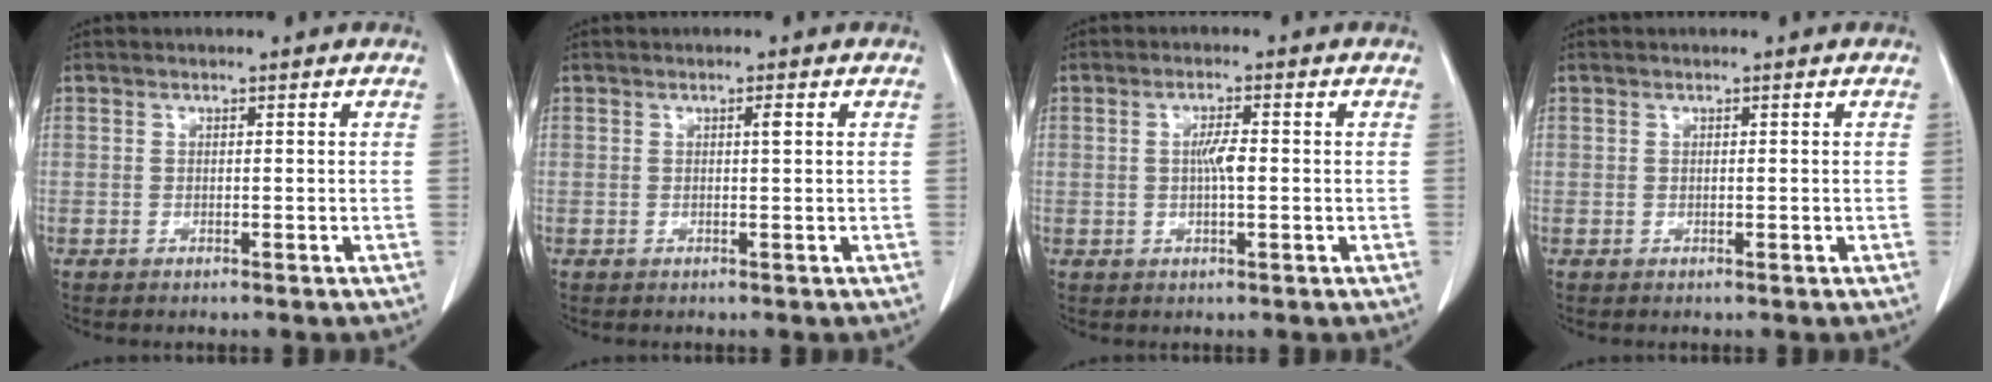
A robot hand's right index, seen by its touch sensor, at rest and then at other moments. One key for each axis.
{"total": 0.9, "fx": 0.3, "fy": 0.0, "fz": 0.9, "tx": -0.016, "ty": 0.001, "tz": 0.005}
{"total": 2.8, "fx": 0.0, "fy": 0.5, "fz": 2.8, "tx": -0.052, "ty": 0.003, "tz": -0.001}
{"total": 0.0}